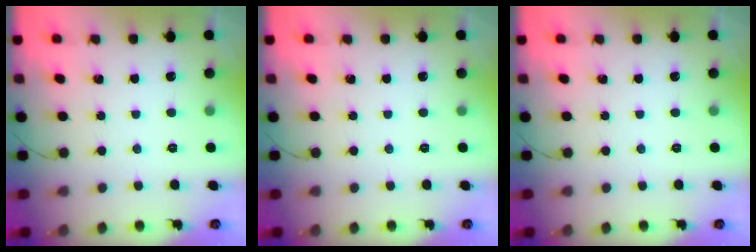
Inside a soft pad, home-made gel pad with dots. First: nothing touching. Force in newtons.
{"total": 0.0}
{"total": 0.0}